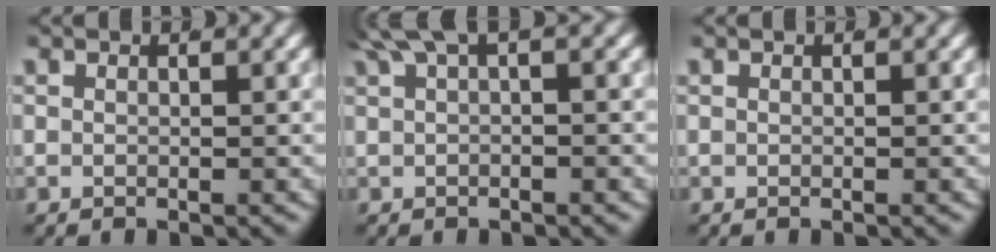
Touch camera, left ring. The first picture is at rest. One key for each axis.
{"total": 2.7, "fx": 1.6, "fy": 0.6, "fz": 2.1, "tx": -0.032, "ty": 0.008, "tz": 0.029}
{"total": 0.0}